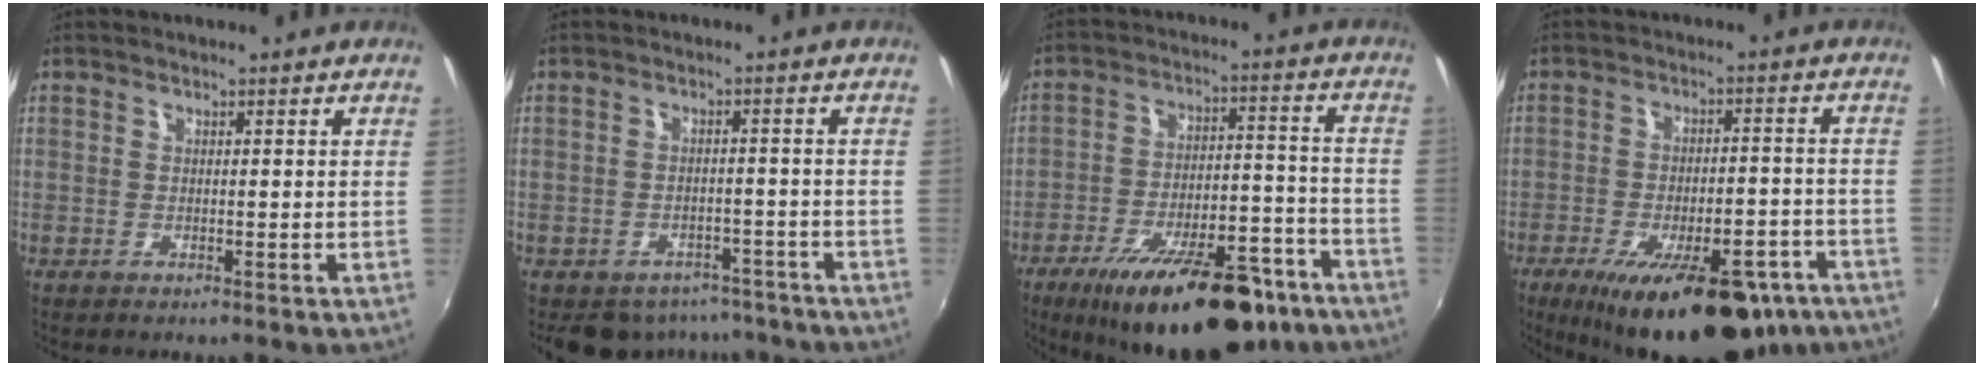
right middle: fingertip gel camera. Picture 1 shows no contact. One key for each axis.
{"total": 9.0, "fx": -7.1, "fy": 5.0, "fz": 2.3, "tx": -0.056, "ty": 0.010, "tz": -0.083}
{"total": 24.2, "fx": -17.2, "fy": 8.2, "fz": 14.9, "tx": -0.236, "ty": -0.012, "tz": -0.236}
{"total": 22.6, "fx": -15.0, "fy": 8.9, "fz": 14.4, "tx": -0.236, "ty": -0.025, "tz": -0.196}